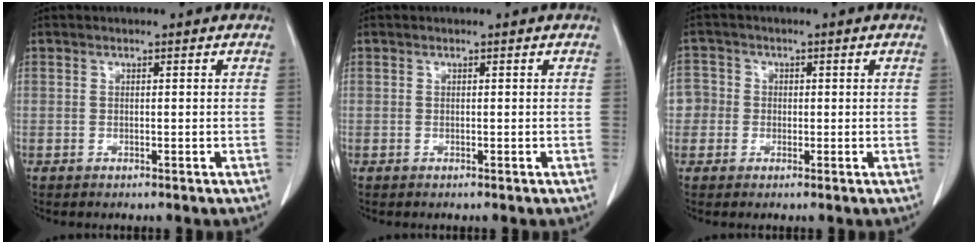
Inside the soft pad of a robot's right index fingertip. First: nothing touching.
{"total": 0.0}
{"total": 3.6, "force": [-0.3, 3.6, 0.1], "torque": [0.010, 0.016, -0.013]}